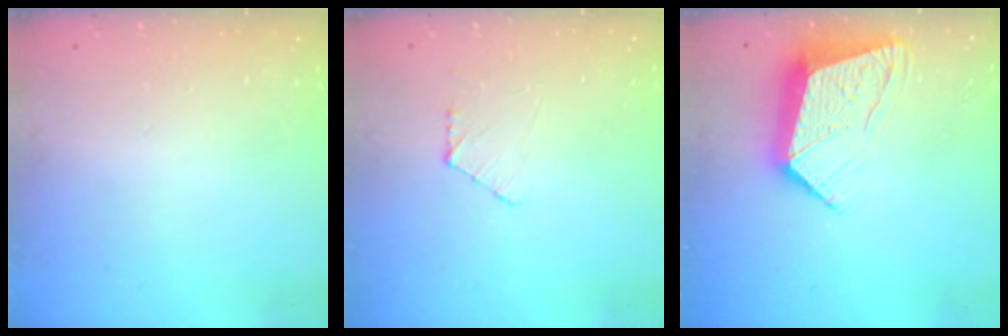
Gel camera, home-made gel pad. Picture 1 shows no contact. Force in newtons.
{"total": 4.0, "press": 3.9, "slide": 0.4}
{"total": 12.8, "press": 12.8, "slide": 0.9}